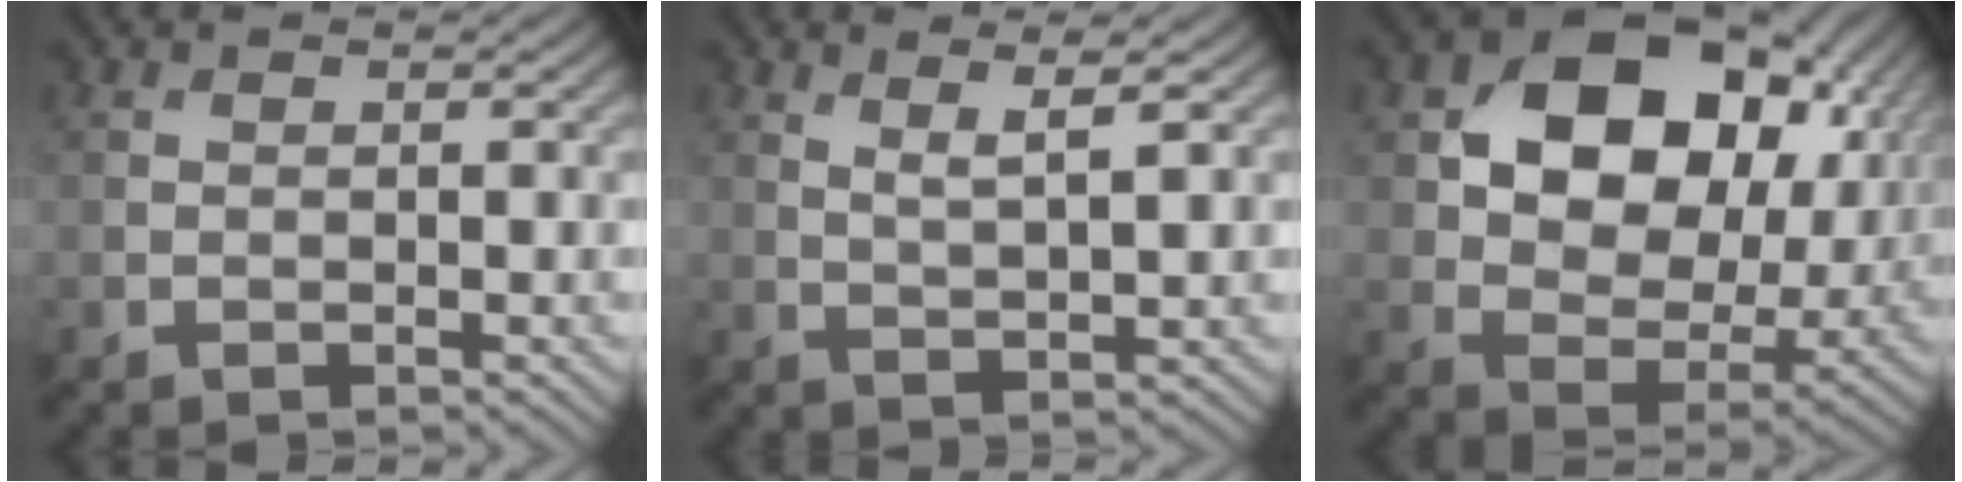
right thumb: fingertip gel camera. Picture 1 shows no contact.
{"total": 3.0, "force": [1.8, 0.2, 2.3], "torque": [-0.044, -0.001, 0.039]}
{"total": 17.1, "force": [5.4, 11.7, 11.2], "torque": [-0.199, 0.005, 0.104]}